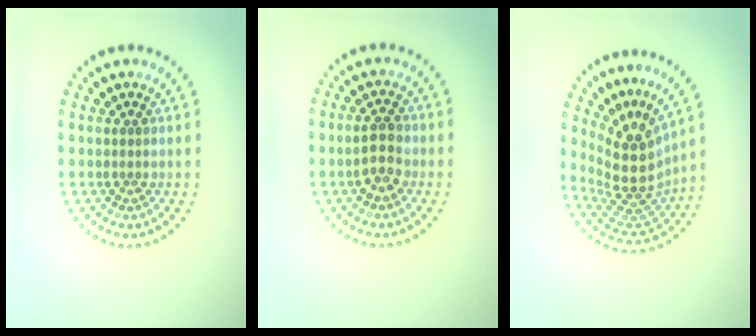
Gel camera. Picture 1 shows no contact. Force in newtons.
{"total": 2.8, "press": 2.8, "slide": 0.3}
{"total": 5.0, "press": 3.8, "slide": 3.4}